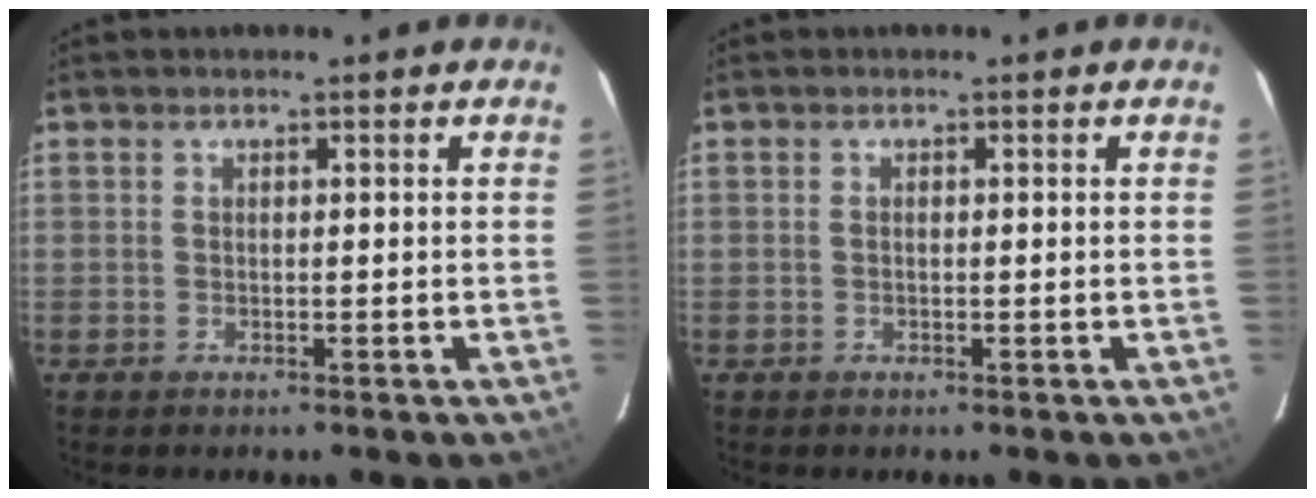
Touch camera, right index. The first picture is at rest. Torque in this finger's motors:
{"motor_torque": [-0.20, 0.14, -0.03, 0.00]}